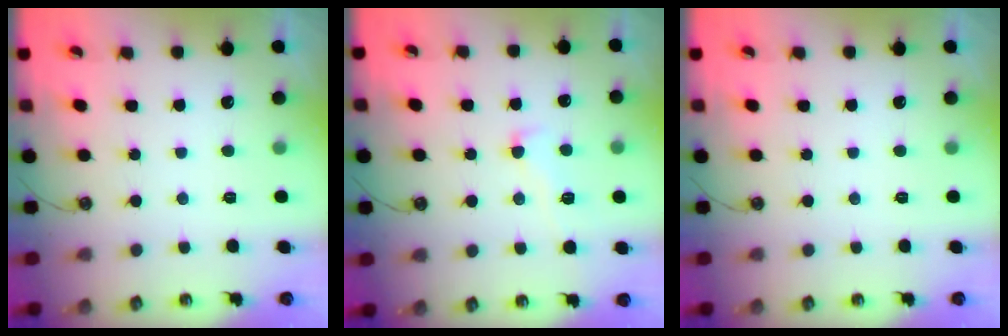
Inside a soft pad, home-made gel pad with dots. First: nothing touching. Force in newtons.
{"total": 1.7, "press": 1.4, "slide": 0.9}
{"total": 0.0}